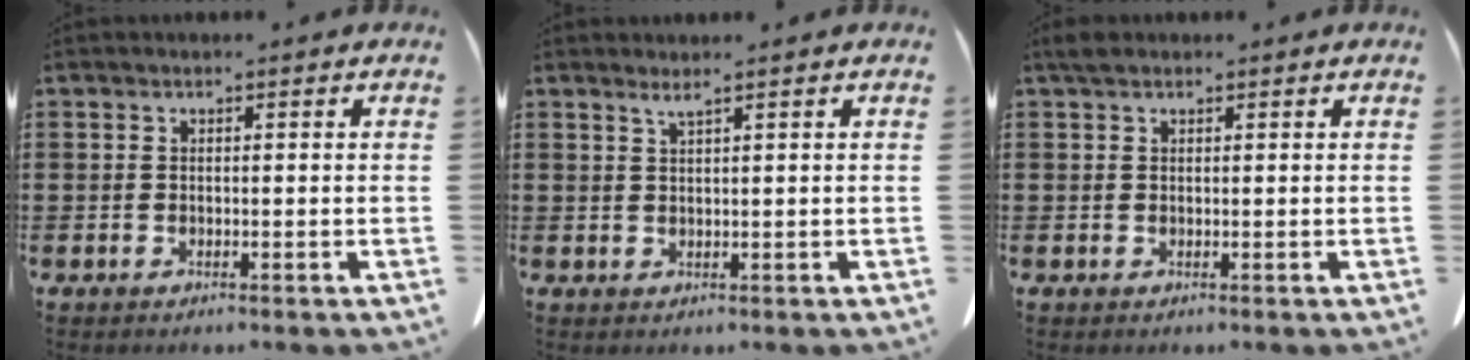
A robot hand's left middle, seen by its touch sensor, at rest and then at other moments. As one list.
[{"total": 1.1, "force": [0.9, -0.2, 0.6], "torque": [-0.012, -0.002, 0.018]}, {"total": 1.4, "force": [1.0, 0.8, 0.6], "torque": [-0.015, 0.004, 0.020]}]